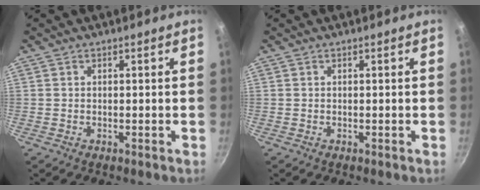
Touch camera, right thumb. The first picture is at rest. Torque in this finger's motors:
{"motor_torque": [-0.16, -0.04, 0.25, 0.01, -0.01]}